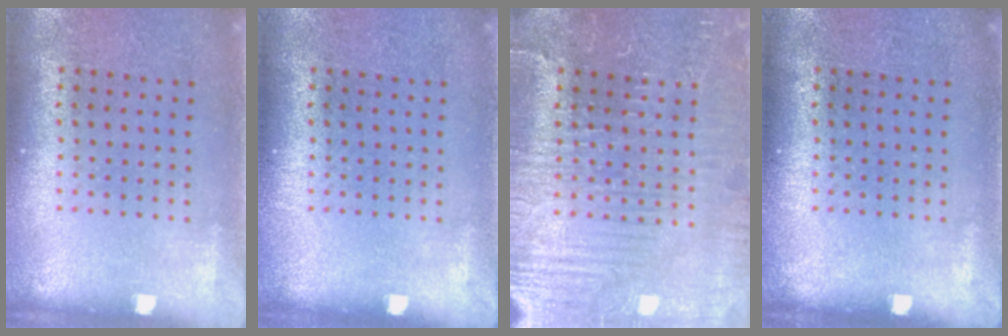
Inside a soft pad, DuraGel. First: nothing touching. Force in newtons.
{"total": 0.0}
{"total": 4.3, "press": 4.1, "slide": 1.4}
{"total": 0.0}